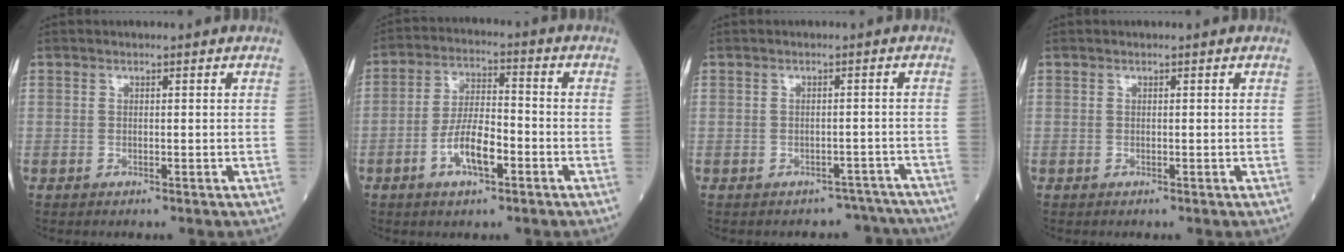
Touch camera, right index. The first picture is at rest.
{"total": 7.9, "force": [-3.2, 2.4, 6.8], "torque": [-0.134, 0.006, -0.058]}
{"total": 4.3, "force": [-3.8, 1.5, -1.1], "torque": [0.031, 0.024, -0.041]}
{"total": 0.0}